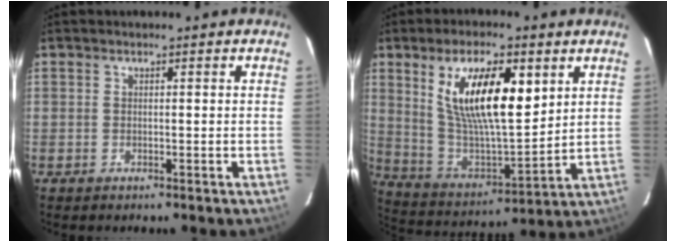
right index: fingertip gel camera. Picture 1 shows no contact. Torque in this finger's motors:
{"motor_torque": [0.92, 0.01, 1.05, 0.21]}